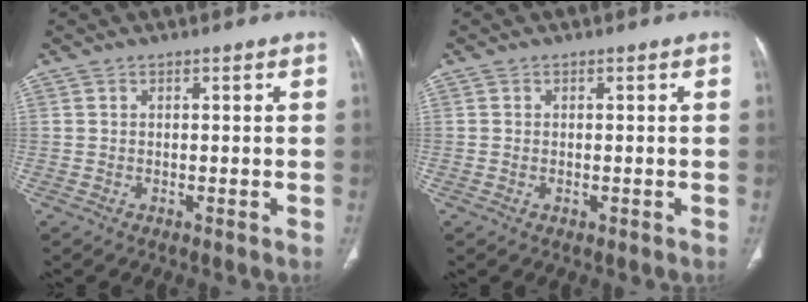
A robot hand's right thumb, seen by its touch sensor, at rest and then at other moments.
{"total": 0.5, "force": [-0.1, 0.4, 0.4], "torque": [-0.011, 0.003, 0.001]}